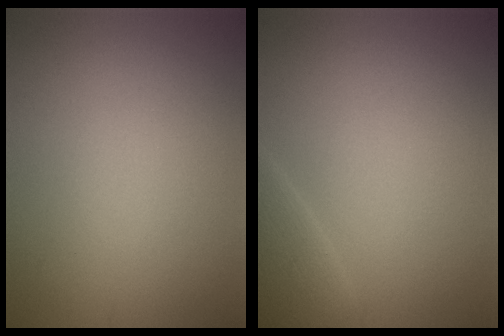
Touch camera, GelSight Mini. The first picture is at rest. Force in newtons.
{"total": 2.2, "press": 2.2, "slide": 0.1}